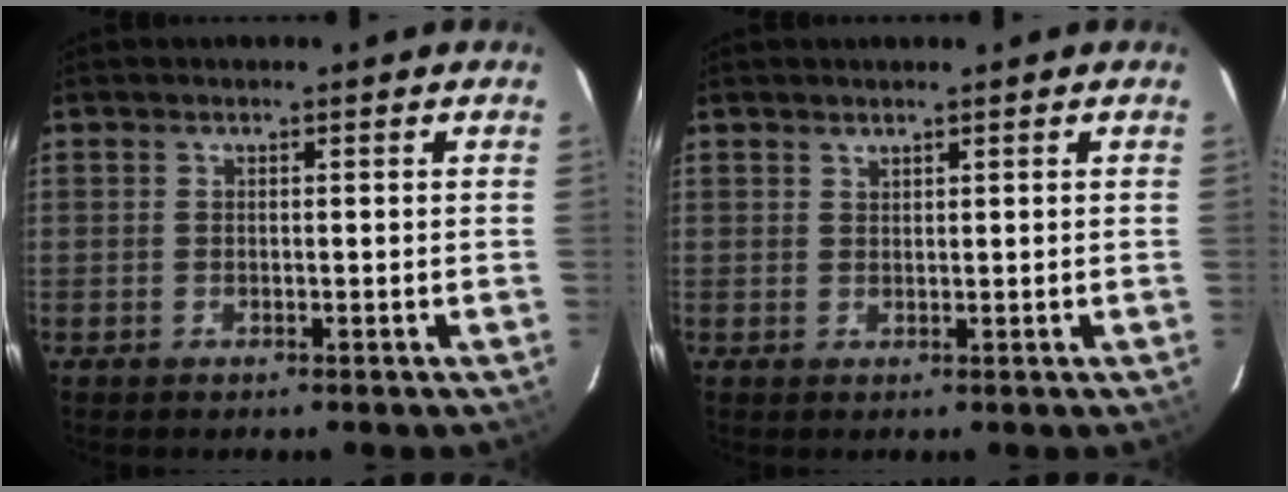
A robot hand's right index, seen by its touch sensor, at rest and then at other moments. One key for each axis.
{"total": 0.8, "fx": 0.7, "fy": 0.2, "fz": 0.1, "tx": -0.002, "ty": 0.002, "tz": 0.015}